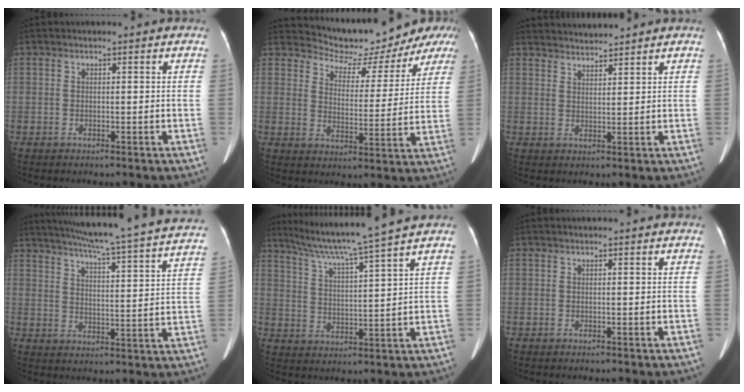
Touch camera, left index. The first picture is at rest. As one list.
[{"total": 11.3, "force": [10.7, 3.4, 1.7], "torque": [-0.023, 0.004, 0.136]}, {"total": 4.1, "force": [4.1, 0.1, -0.1], "torque": [-0.005, 0.019, 0.074]}, {"total": 27.6, "force": [24.9, 0.4, 11.8], "torque": [-0.191, -0.053, 0.310]}, {"total": 12.5, "force": [10.5, -2.5, 6.2], "torque": [-0.108, -0.004, 0.172]}, {"total": 0.0}]